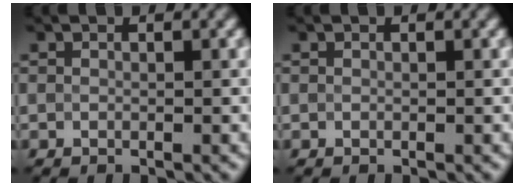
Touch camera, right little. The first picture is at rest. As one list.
[{"total": 0.0}]